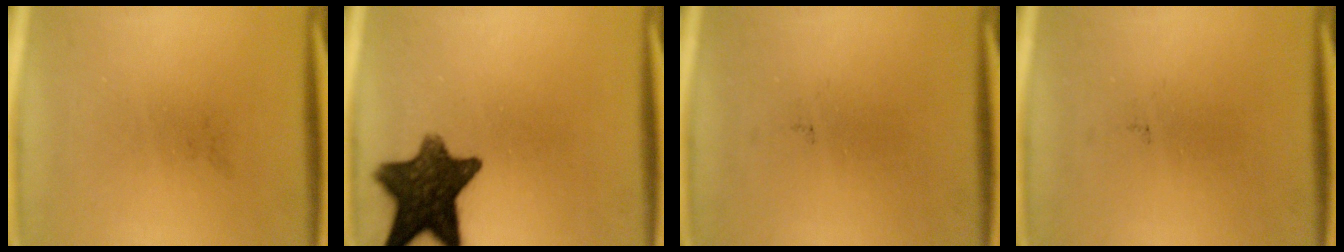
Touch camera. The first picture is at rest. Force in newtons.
{"total": 12.4}
{"total": 0.0}
{"total": 0.0}